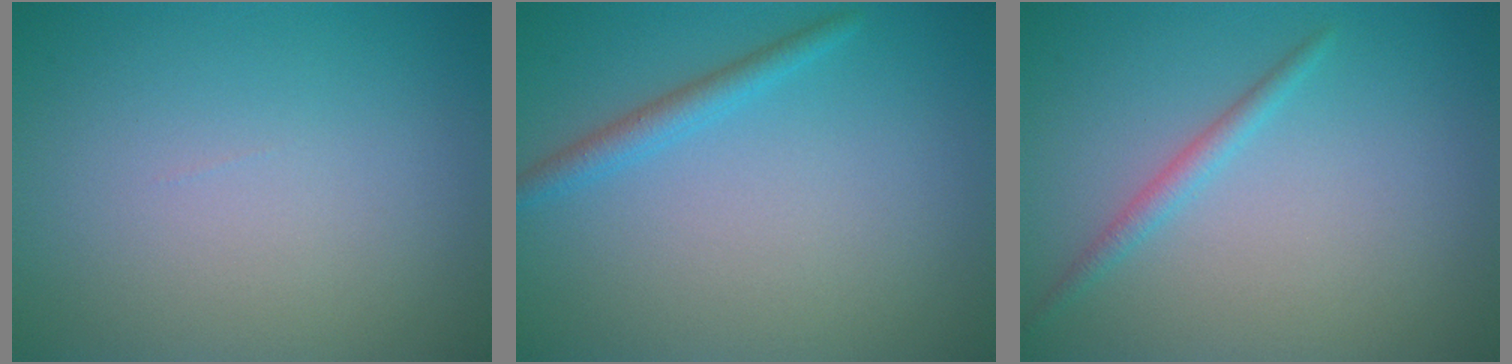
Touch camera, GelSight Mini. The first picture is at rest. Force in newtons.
{"total": 1.8, "press": 1.8, "slide": 0.1}
{"total": 1.4, "press": 1.4, "slide": 0.0}